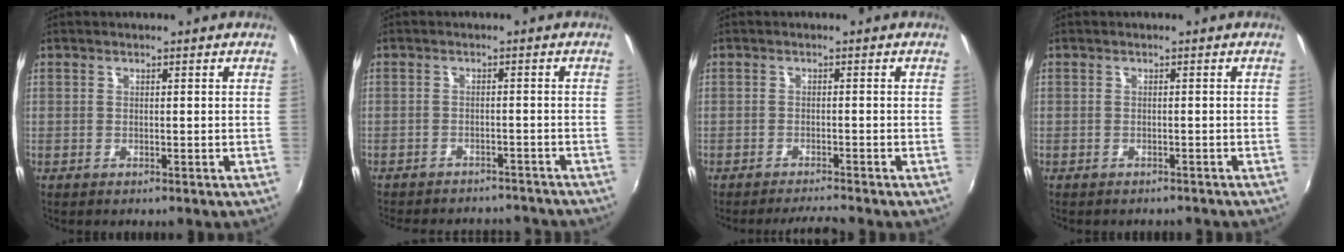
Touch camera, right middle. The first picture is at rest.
{"total": 13.0, "force": [-11.5, 4.3, 4.3], "torque": [-0.101, -0.003, -0.148]}
{"total": 3.3, "force": [-3.1, -0.4, 0.9], "torque": [-0.026, -0.006, -0.056]}
{"total": 2.4, "force": [-2.2, 0.8, 0.7], "torque": [-0.015, -0.010, -0.028]}